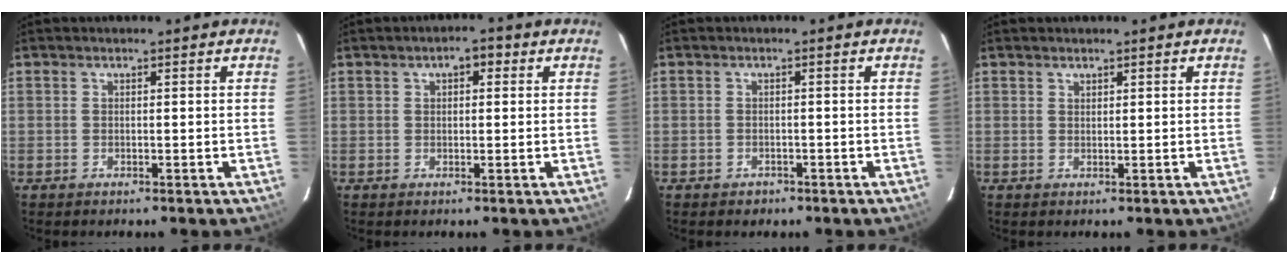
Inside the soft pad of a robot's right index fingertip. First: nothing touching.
{"total": 2.8, "force": [1.0, 1.6, 2.0], "torque": [-0.028, 0.013, 0.013]}
{"total": 1.9, "force": [-1.1, 1.5, 0.3], "torque": [-0.008, 0.003, -0.012]}
{"total": 0.7, "force": [0.6, 0.3, 0.1], "torque": [0.000, 0.001, 0.012]}